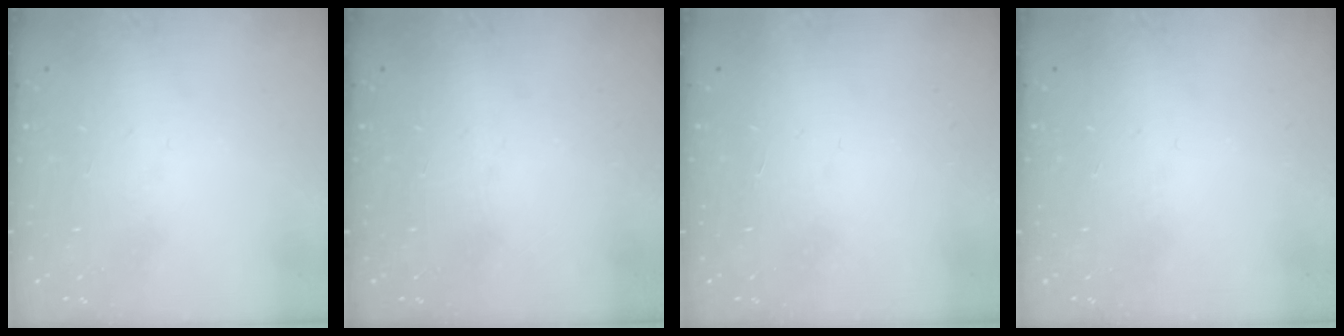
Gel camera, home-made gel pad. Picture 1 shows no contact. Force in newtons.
{"total": 0.0}
{"total": 1.7, "press": 1.6, "slide": 0.1}
{"total": 0.0}